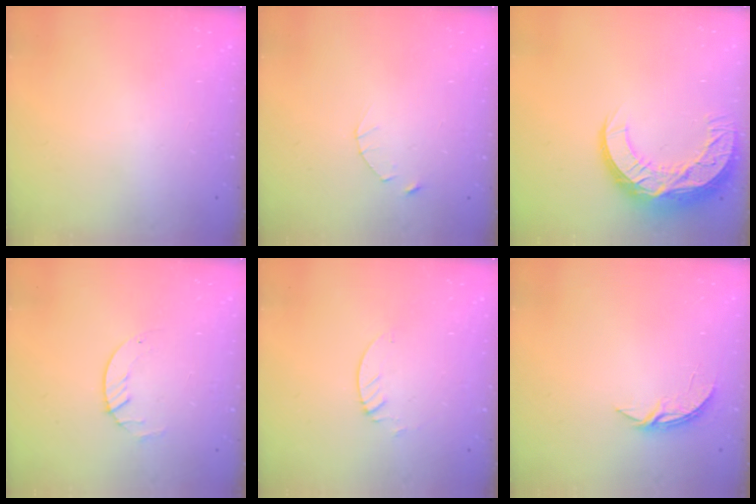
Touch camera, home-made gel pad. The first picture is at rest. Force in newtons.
{"total": 2.5, "press": 2.4, "slide": 0.3}
{"total": 16.0, "press": 16.0, "slide": 1.3}
{"total": 1.4, "press": 1.4, "slide": 0.2}
{"total": 1.3, "press": 1.3, "slide": 0.1}
{"total": 4.2, "press": 4.2, "slide": 0.3}